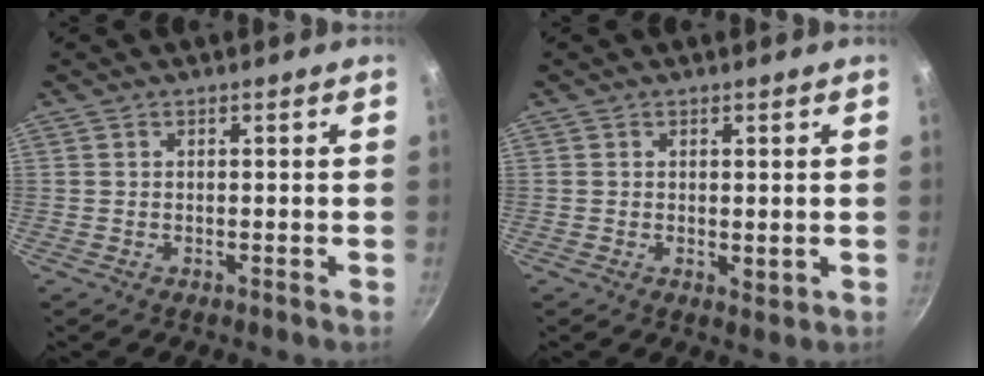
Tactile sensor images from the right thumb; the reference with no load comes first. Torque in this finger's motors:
{"motor_torque": [-0.36, 0.08, -0.44, 0.10, 0.05]}